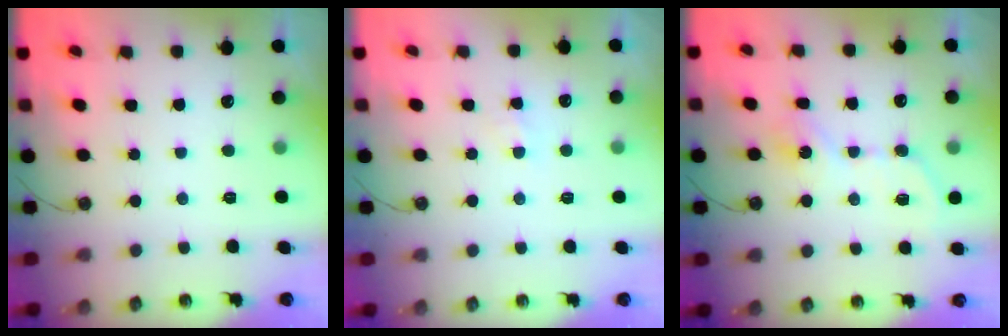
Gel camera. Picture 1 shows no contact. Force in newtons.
{"total": 4.9, "press": 4.8, "slide": 0.7}
{"total": 9.4, "press": 9.4, "slide": 0.3}